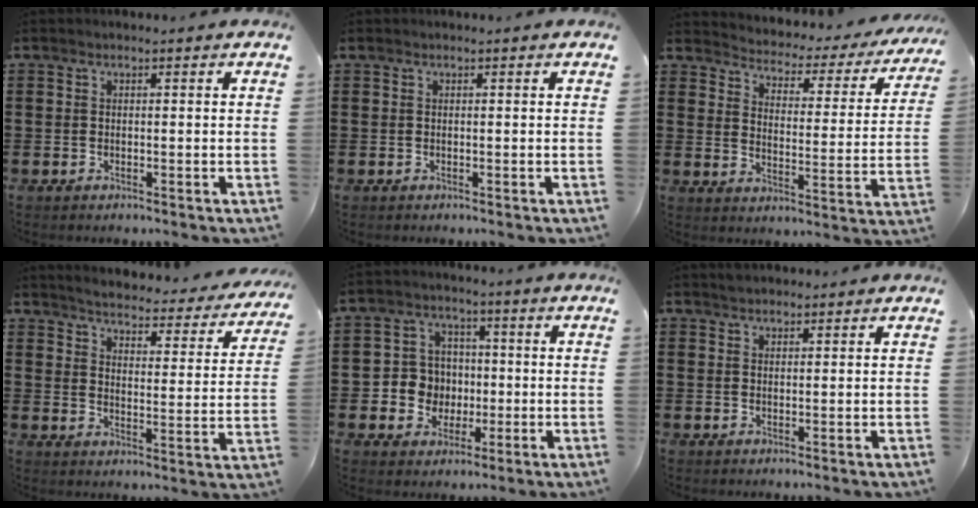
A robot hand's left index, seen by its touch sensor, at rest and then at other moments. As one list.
[{"total": 0.0}, {"total": 2.5, "force": [2.4, 0.4, 0.1], "torque": [-0.024, -0.031, 0.030]}, {"total": 3.4, "force": [3.3, -0.3, 0.7], "torque": [-0.036, -0.032, 0.048]}, {"total": 6.3, "force": [-0.4, 6.1, 1.5], "torque": [-0.051, 0.017, -0.004]}, {"total": 1.6, "force": [1.5, 0.5, 0.3], "torque": [-0.008, 0.001, 0.029]}]